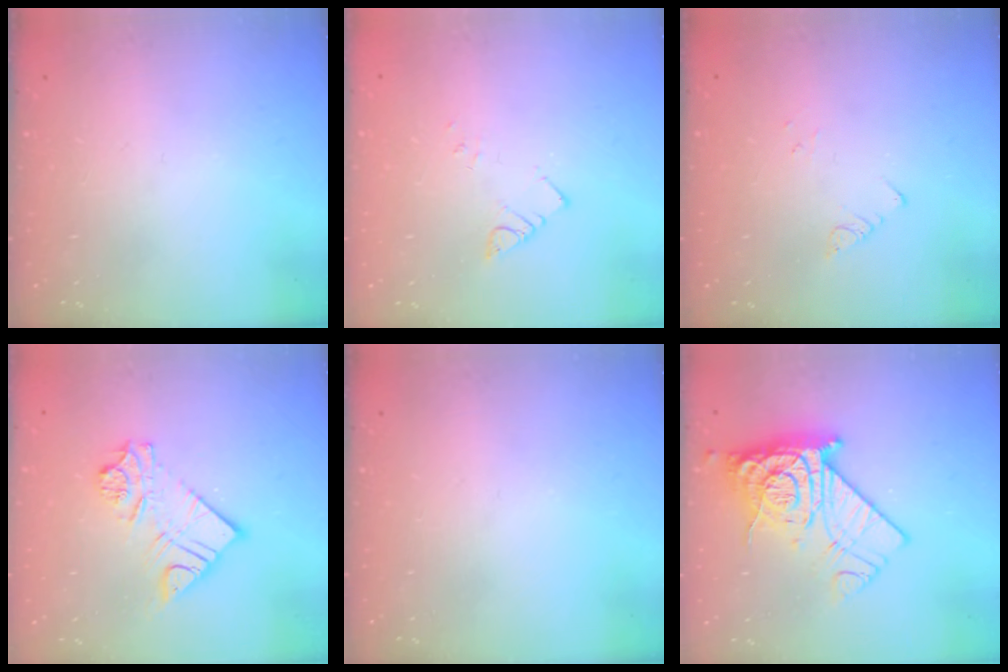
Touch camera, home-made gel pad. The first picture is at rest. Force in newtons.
{"total": 2.5, "press": 2.5, "slide": 0.3}
{"total": 1.9, "press": 1.9, "slide": 0.2}
{"total": 13.3, "press": 13.3, "slide": 1.4}
{"total": 0.0}
{"total": 12.2, "press": 12.1, "slide": 1.4}